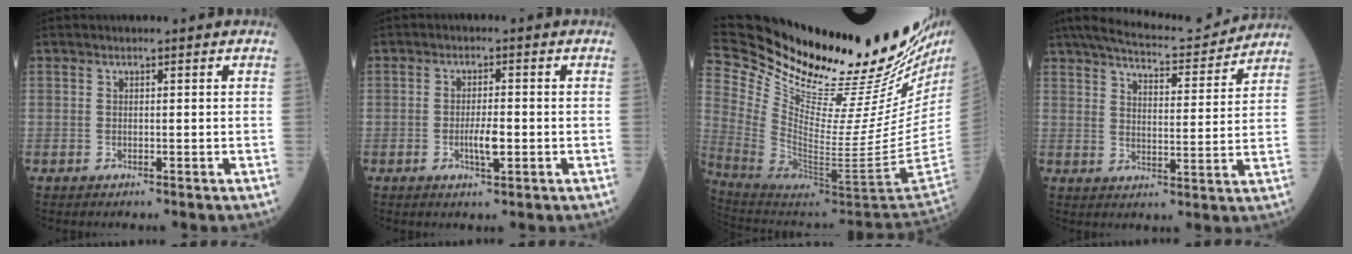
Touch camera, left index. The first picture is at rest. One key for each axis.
{"total": 3.1, "fx": -1.0, "fy": 0.5, "fz": 2.8, "tx": -0.053, "ty": -0.004, "tz": -0.017}
{"total": 35.0, "fx": 29.5, "fy": 1.9, "fz": 18.8, "tx": -0.307, "ty": -0.124, "tz": 0.430}
{"total": 15.5, "fx": 13.9, "fy": 3.0, "fz": 6.1, "tx": -0.098, "ty": 0.019, "tz": 0.198}